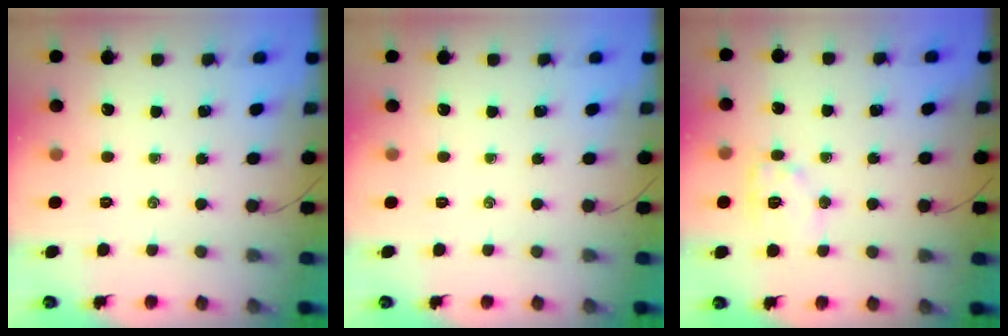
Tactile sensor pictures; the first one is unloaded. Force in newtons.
{"total": 0.0}
{"total": 9.1, "press": 9.1, "slide": 0.4}